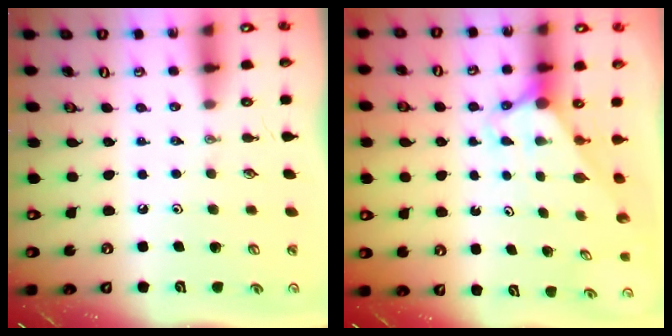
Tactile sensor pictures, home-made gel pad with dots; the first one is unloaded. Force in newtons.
{"total": 2.9, "press": 2.9, "slide": 0.0}